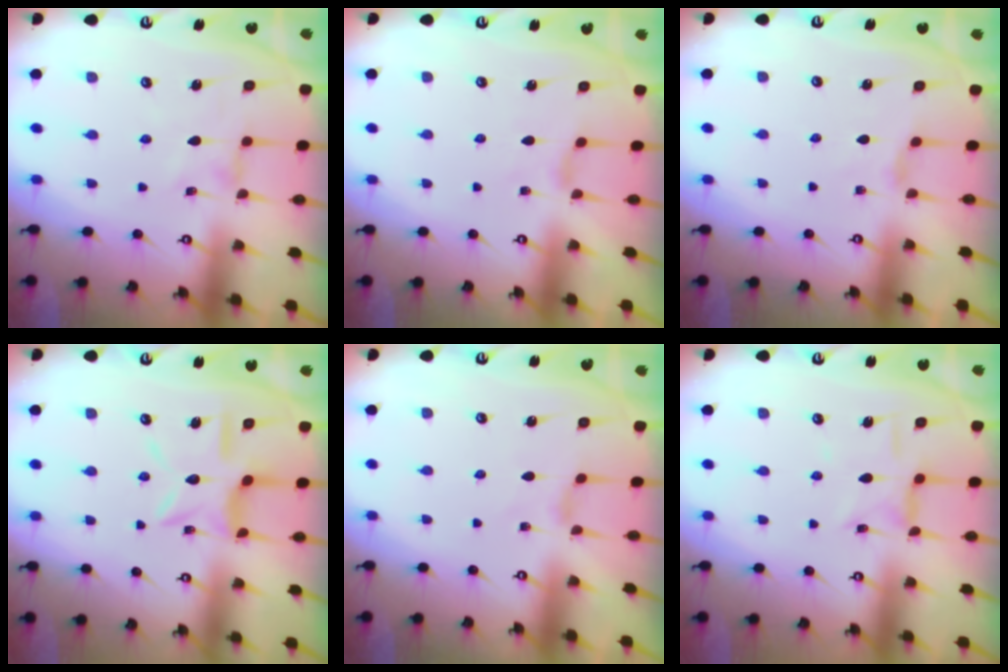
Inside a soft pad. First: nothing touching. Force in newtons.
{"total": 2.2, "press": 2.2, "slide": 0.5}
{"total": 0.7, "press": 0.6, "slide": 0.3}
{"total": 11.2, "press": 11.2, "slide": 1.0}
{"total": 0.6, "press": 0.6, "slide": 0.2}
{"total": 5.5, "press": 5.5, "slide": 0.3}